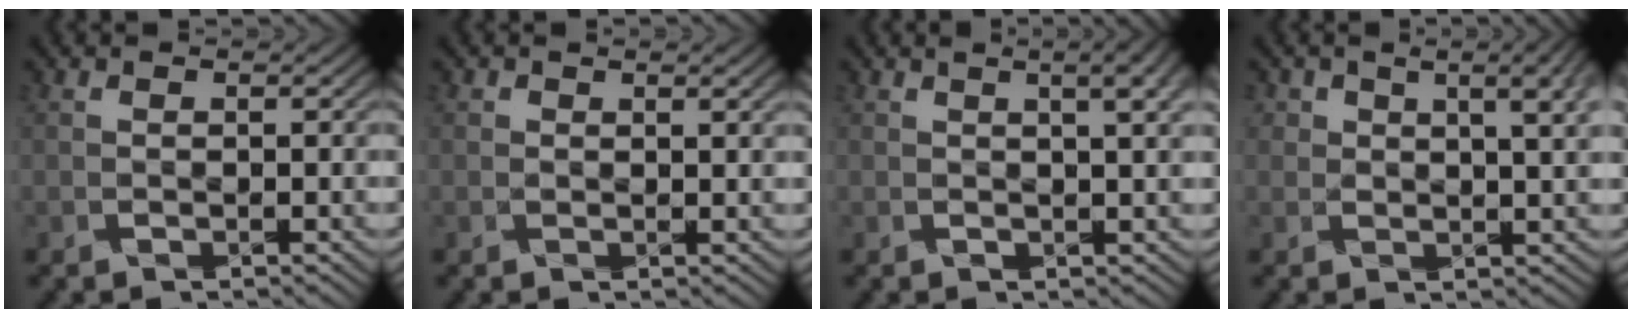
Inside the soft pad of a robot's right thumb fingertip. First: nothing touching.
{"total": 1.1, "force": [0.7, 0.5, 0.7], "torque": [-0.009, 0.000, 0.013]}
{"total": 4.9, "force": [2.1, 1.4, 4.2], "torque": [-0.045, 0.013, 0.016]}
{"total": 6.5, "force": [3.1, 2.8, 5.0], "torque": [-0.070, 0.010, 0.040]}